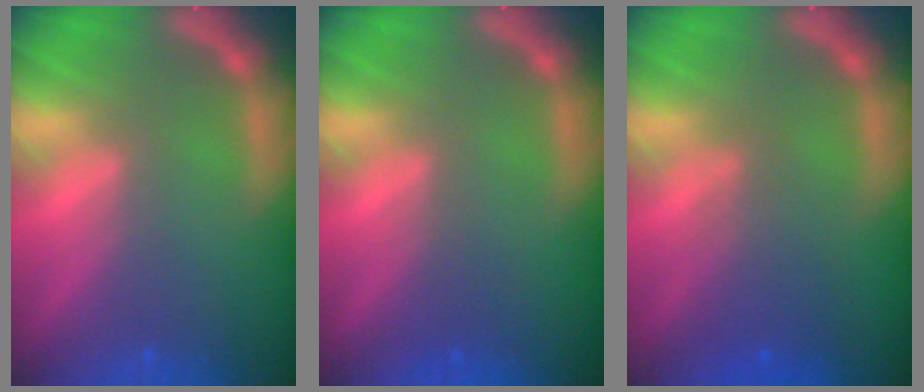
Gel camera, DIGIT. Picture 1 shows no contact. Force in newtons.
{"total": 1.0}
{"total": 3.0}